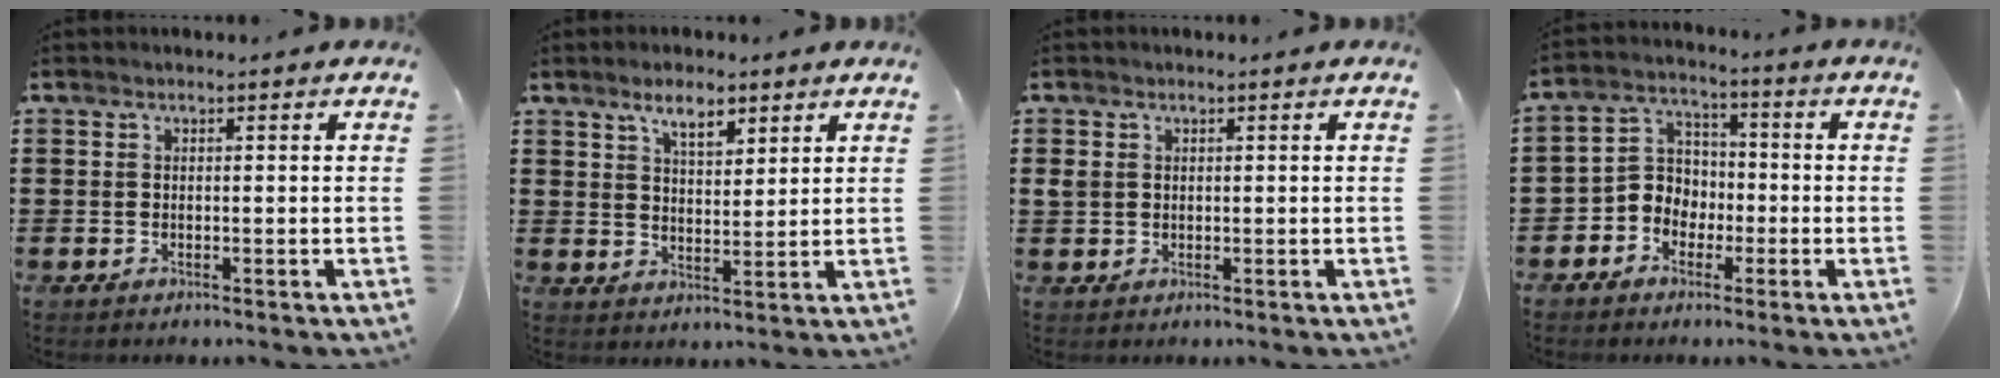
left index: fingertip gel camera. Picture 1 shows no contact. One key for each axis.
{"total": 5.2, "fx": 3.6, "fy": 2.2, "fz": 3.1, "tx": -0.055, "ty": 0.003, "tz": 0.061}
{"total": 1.4, "fx": 0.2, "fy": 1.2, "fz": 0.7, "tx": -0.017, "ty": 0.007, "tz": 0.003}
{"total": 5.3, "fx": -2.2, "fy": 4.6, "fz": 1.3, "tx": -0.047, "ty": 0.008, "tz": -0.049}